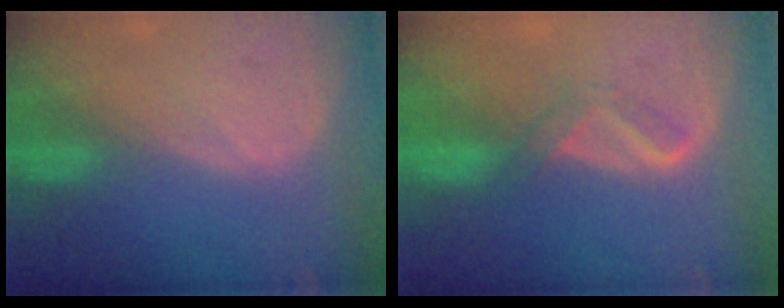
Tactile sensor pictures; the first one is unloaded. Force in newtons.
{"total": 2.8, "press": 2.7, "slide": 0.7}